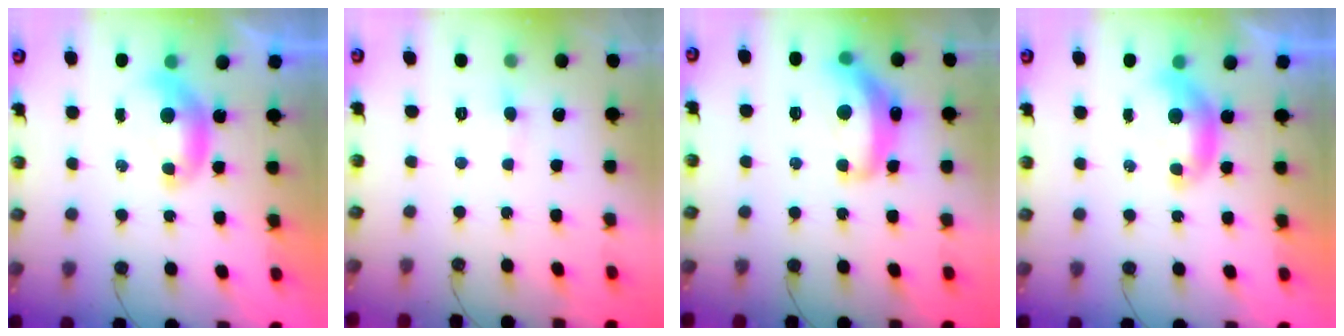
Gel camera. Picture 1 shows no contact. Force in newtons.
{"total": 0.7, "press": 0.5, "slide": 0.5}
{"total": 8.3, "press": 8.3, "slide": 0.8}
{"total": 0.0}